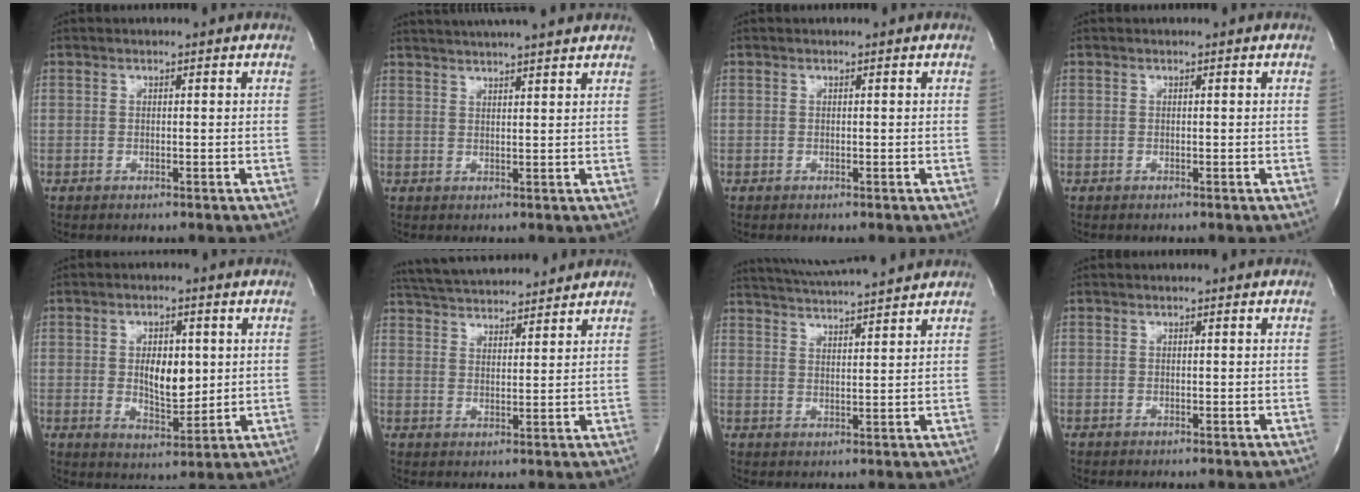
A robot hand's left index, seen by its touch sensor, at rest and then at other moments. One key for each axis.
{"total": 12.3, "fx": 11.1, "fy": 0.5, "fz": 5.3, "tx": -0.090, "ty": 0.026, "tz": 0.150}
{"total": 0.0}
{"total": 0.0}
{"total": 6.6, "fx": 0.6, "fy": 3.2, "fz": 5.7, "tx": -0.091, "ty": -0.007, "tz": 0.016}
{"total": 12.8, "fx": 12.0, "fy": 1.8, "fz": 3.9, "tx": -0.071, "ty": 0.025, "tz": 0.186}
{"total": 12.4, "fx": 11.5, "fy": 0.1, "fz": 4.6, "tx": -0.087, "ty": 0.018, "tz": 0.166}
{"total": 0.0}